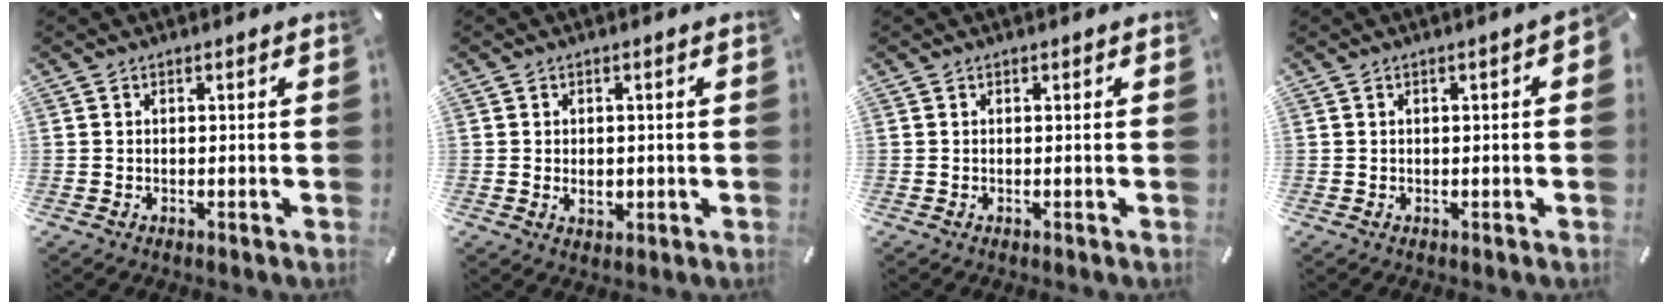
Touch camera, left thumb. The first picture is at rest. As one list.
[{"total": 2.6, "force": [-0.2, 1.9, 1.7], "torque": [-0.024, 0.002, -0.005]}, {"total": 0.0}, {"total": 2.3, "force": [-0.1, 0.4, 2.3], "torque": [-0.037, 0.001, -0.001]}]